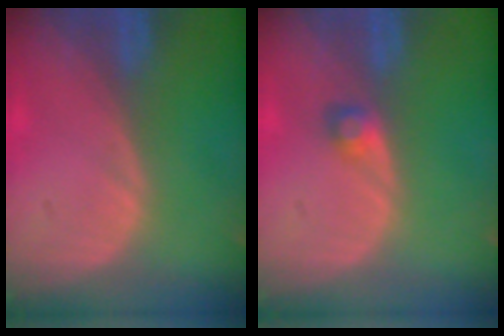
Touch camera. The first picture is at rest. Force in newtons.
{"total": 1.8, "press": 1.7, "slide": 0.3}